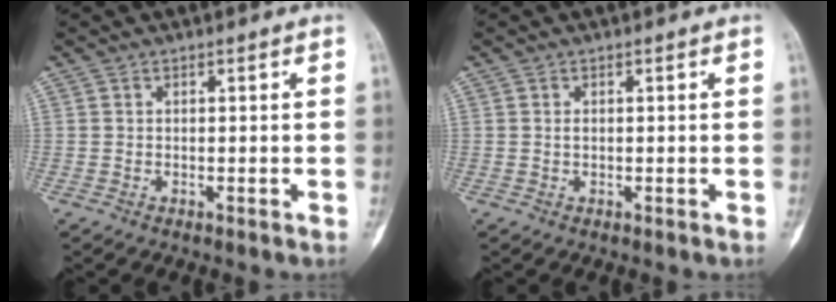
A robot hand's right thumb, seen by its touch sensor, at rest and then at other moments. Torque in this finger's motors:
{"motor_torque": [0.40, -0.04, -0.01, -0.30, 0.05]}